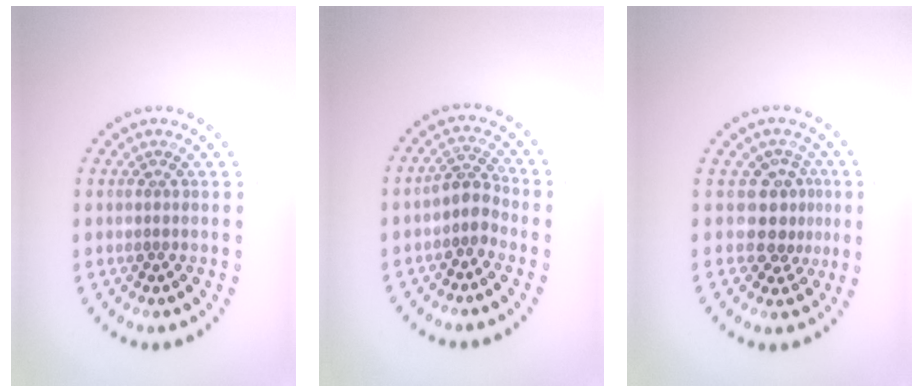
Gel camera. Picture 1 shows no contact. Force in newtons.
{"total": 2.4, "press": 1.9, "slide": 1.5}
{"total": 3.0, "press": 2.3, "slide": 1.9}